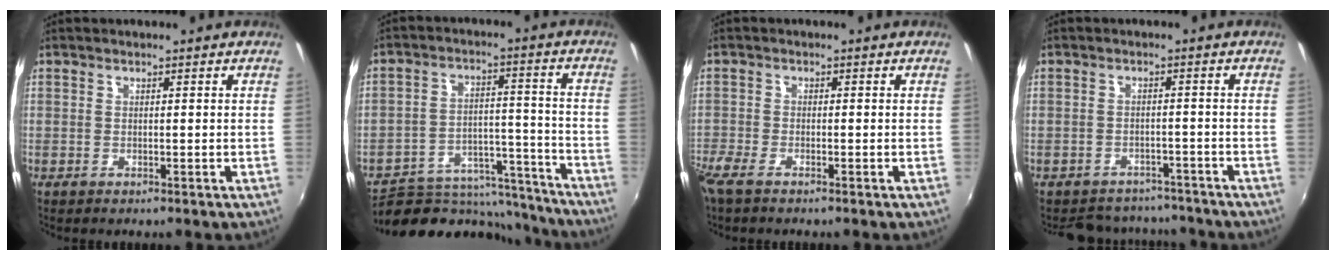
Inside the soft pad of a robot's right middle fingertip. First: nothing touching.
{"total": 14.7, "force": [-13.1, 6.4, 1.7], "torque": [-0.024, 0.051, -0.179]}
{"total": 4.0, "force": [-3.1, 1.1, 2.2], "torque": [-0.059, -0.014, -0.066]}
{"total": 10.5, "force": [-9.3, 4.3, 2.2], "torque": [-0.057, 0.010, -0.123]}